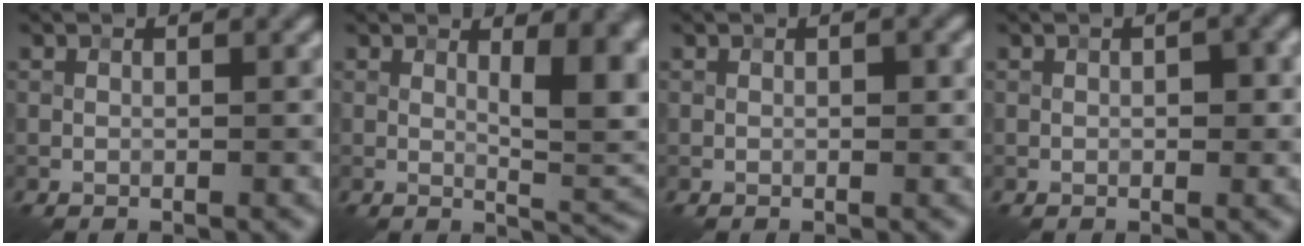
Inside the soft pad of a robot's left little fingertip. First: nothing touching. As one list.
[{"total": 7.2, "force": [1.4, 2.2, 6.7], "torque": [-0.089, -0.004, 0.024]}, {"total": 0.7, "force": [0.0, 0.3, 0.6], "torque": [-0.008, 0.000, 0.000]}, {"total": 2.0, "force": [0.1, 1.0, 1.7], "torque": [-0.019, 0.002, 0.000]}]